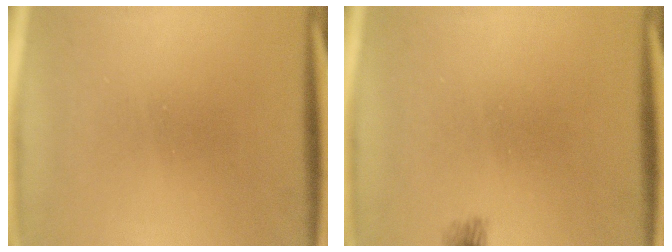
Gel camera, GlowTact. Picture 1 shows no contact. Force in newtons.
{"total": 1.6}